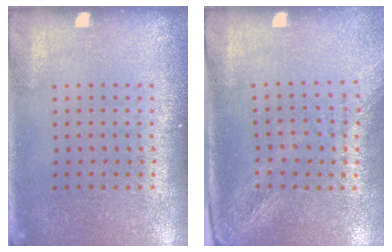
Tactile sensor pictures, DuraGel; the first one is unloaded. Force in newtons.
{"total": 2.1, "press": 1.7, "slide": 1.3}